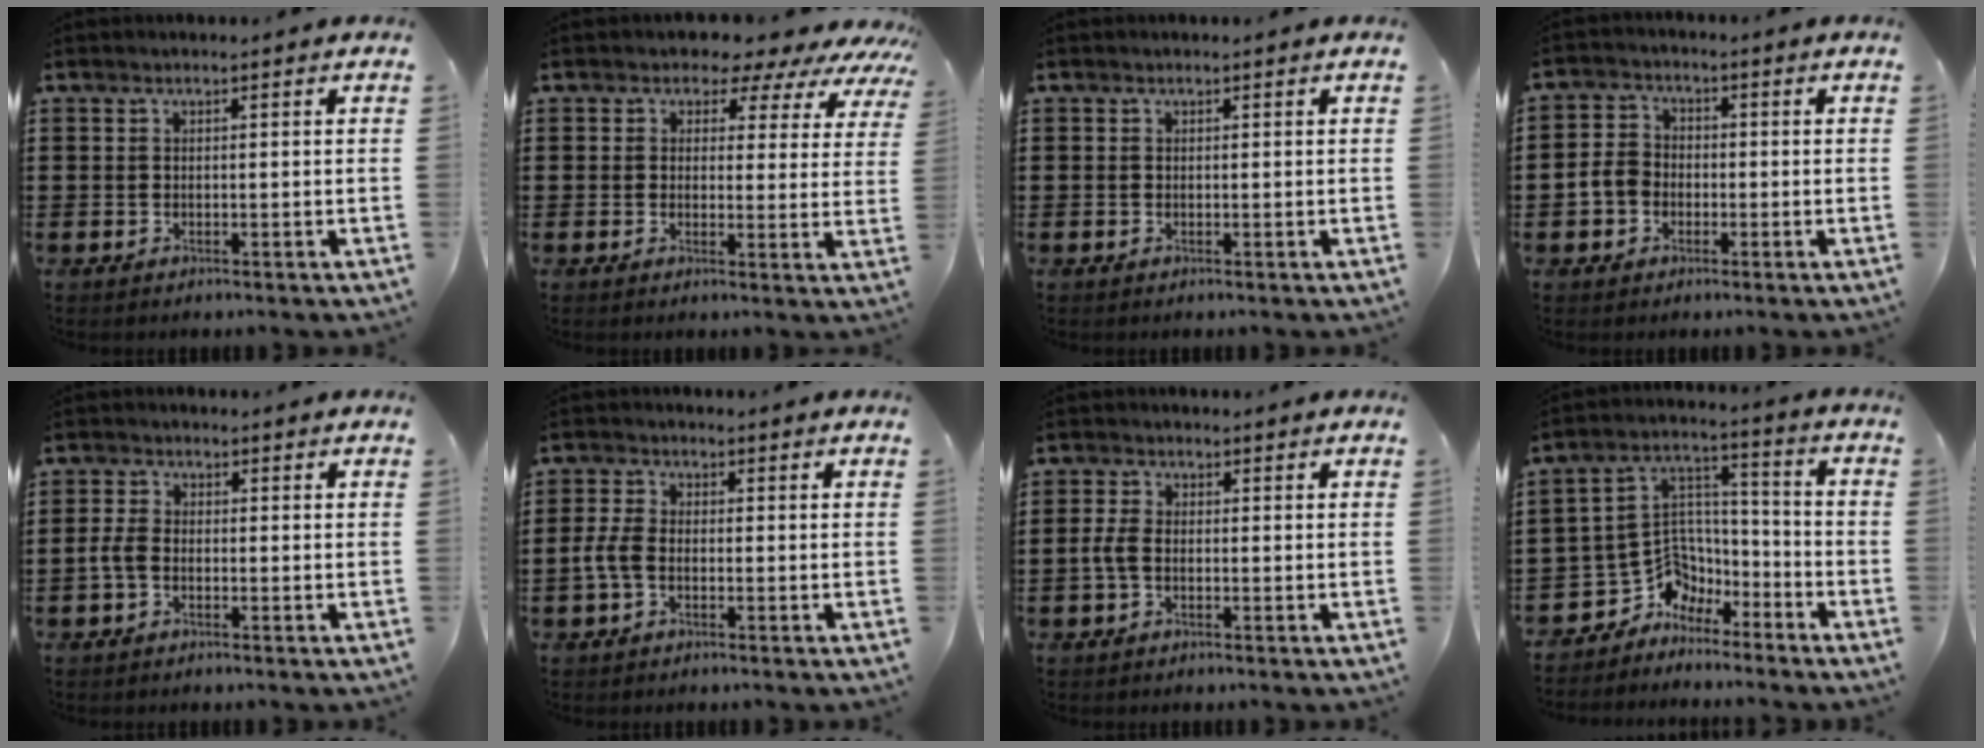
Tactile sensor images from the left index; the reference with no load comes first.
{"total": 4.1, "force": [3.2, 2.4, 1.0], "torque": [-0.017, -0.020, 0.048]}
{"total": 0.0}
{"total": 4.2, "force": [-1.3, 3.5, 2.0], "torque": [-0.067, 0.003, -0.033]}
{"total": 3.1, "force": [-1.0, 1.7, 2.3], "torque": [-0.058, -0.001, -0.022]}
{"total": 4.1, "force": [-1.1, 2.4, 3.1], "torque": [-0.079, -0.001, -0.025]}
{"total": 3.1, "force": [-0.6, 1.7, 2.5], "torque": [-0.071, -0.004, -0.016]}
{"total": 6.8, "force": [-4.7, 4.7, 1.3], "torque": [-0.046, 0.001, -0.091]}